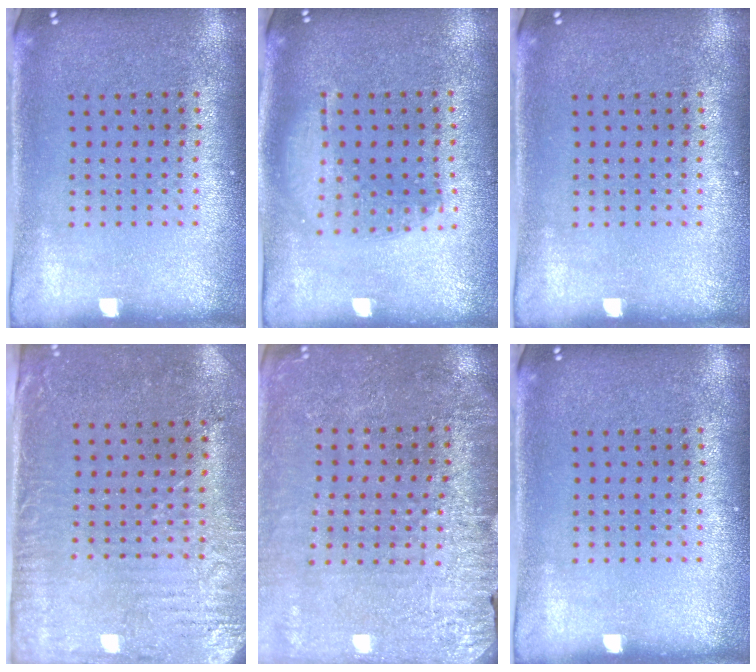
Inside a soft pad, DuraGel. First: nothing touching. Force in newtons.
{"total": 1.1, "press": 1.0, "slide": 0.6}
{"total": 0.0}
{"total": 3.1, "press": 2.5, "slide": 1.8}
{"total": 2.9, "press": 2.9, "slide": 0.3}
{"total": 0.0}